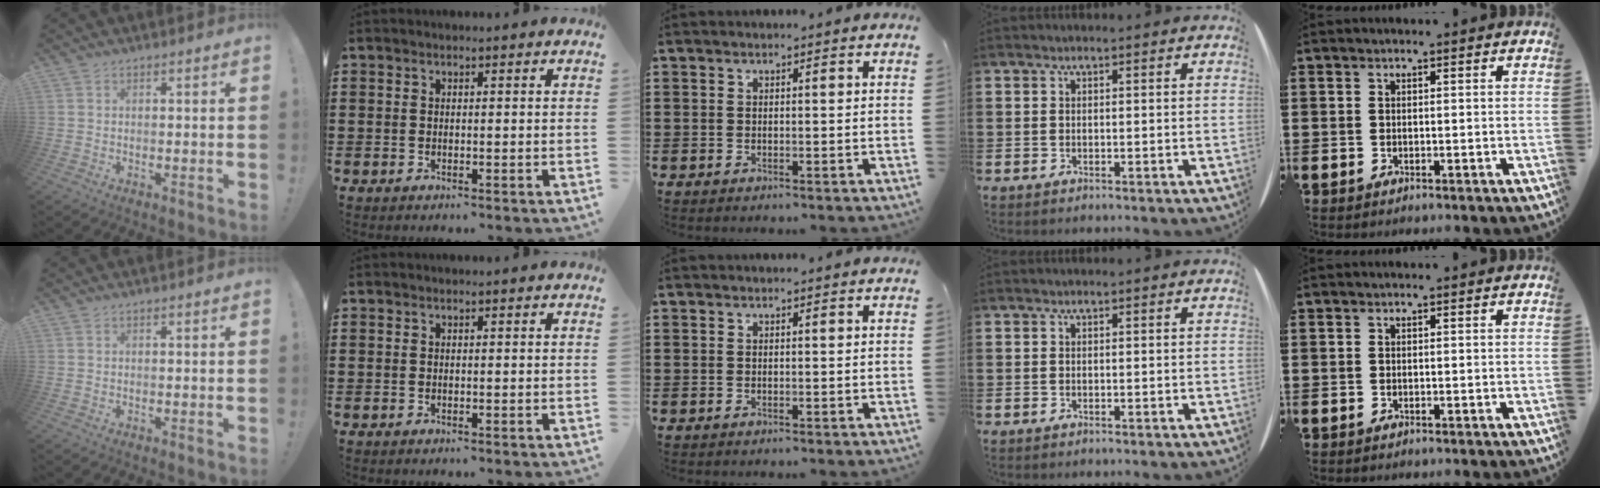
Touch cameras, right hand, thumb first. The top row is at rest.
{}